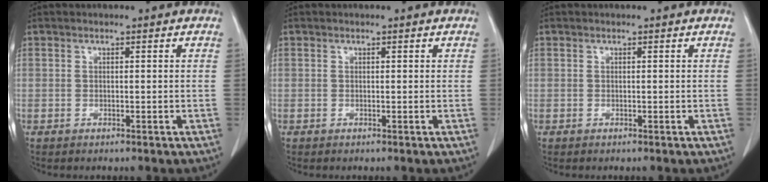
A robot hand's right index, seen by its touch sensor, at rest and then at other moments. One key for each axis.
{"total": 0.0}
{"total": 0.0}